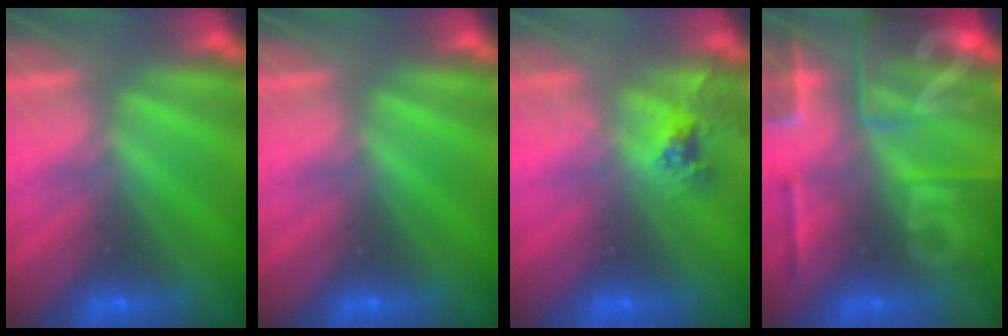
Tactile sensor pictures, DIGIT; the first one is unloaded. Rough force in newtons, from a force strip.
{"total": 0.0}
{"total": 2.5}
{"total": 9.0}